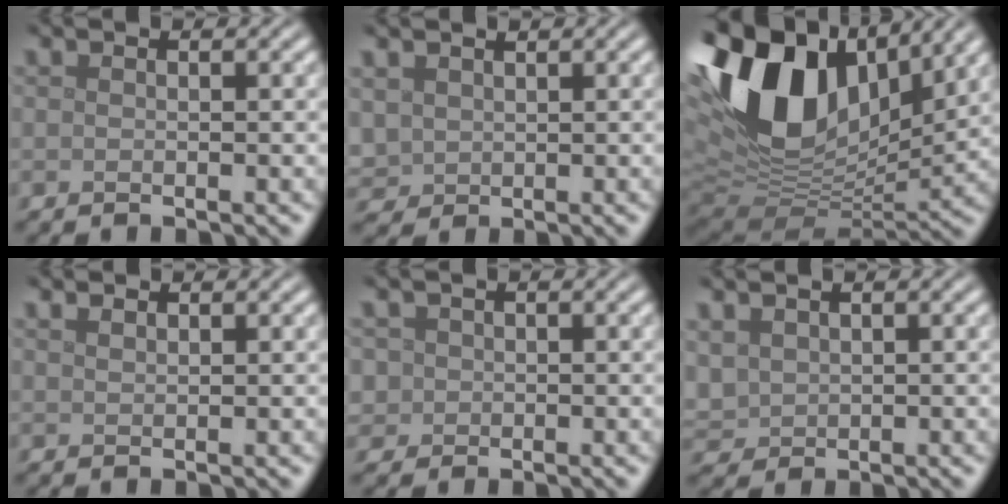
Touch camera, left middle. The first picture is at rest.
{"total": 2.5, "force": [1.1, 2.1, 0.9], "torque": [-0.030, 0.003, 0.024]}
{"total": 15.9, "force": [5.6, 9.4, 11.5], "torque": [-0.247, 0.022, 0.100]}
{"total": 0.8, "force": [0.7, 0.2, 0.3], "torque": [-0.007, 0.001, 0.016]}
{"total": 1.5, "force": [0.2, 1.4, 0.2], "torque": [0.001, 0.000, 0.007]}
{"total": 2.3, "force": [1.0, 1.8, 1.0], "torque": [-0.034, 0.002, 0.026]}